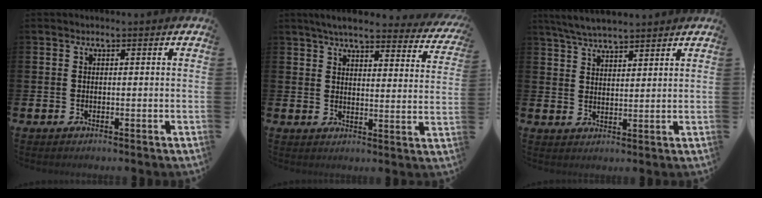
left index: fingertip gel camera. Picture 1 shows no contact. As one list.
[{"total": 5.4, "force": [4.9, 0.8, 2.1], "torque": [-0.046, -0.030, 0.080]}, {"total": 5.1, "force": [4.9, 0.6, 1.4], "torque": [-0.045, -0.015, 0.090]}]